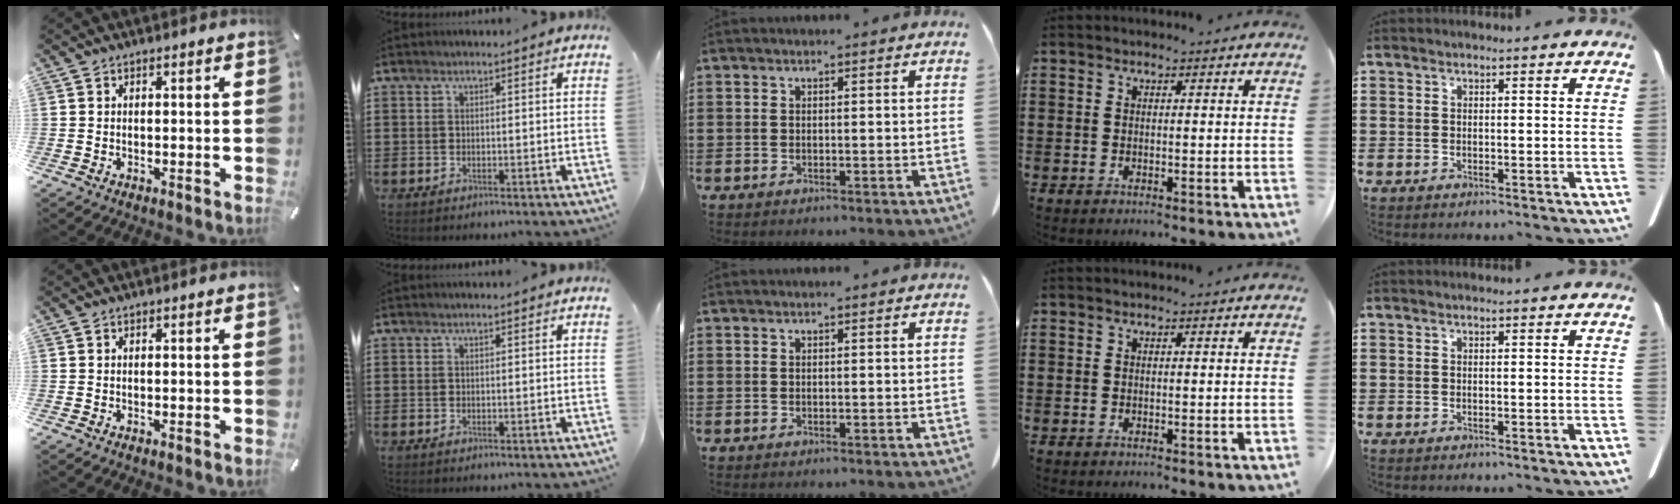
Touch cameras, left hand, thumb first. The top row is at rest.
{}